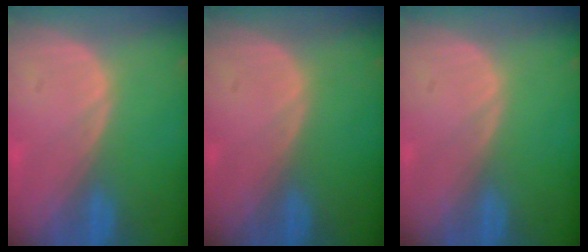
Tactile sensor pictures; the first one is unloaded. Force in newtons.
{"total": 0.0}
{"total": 0.0}